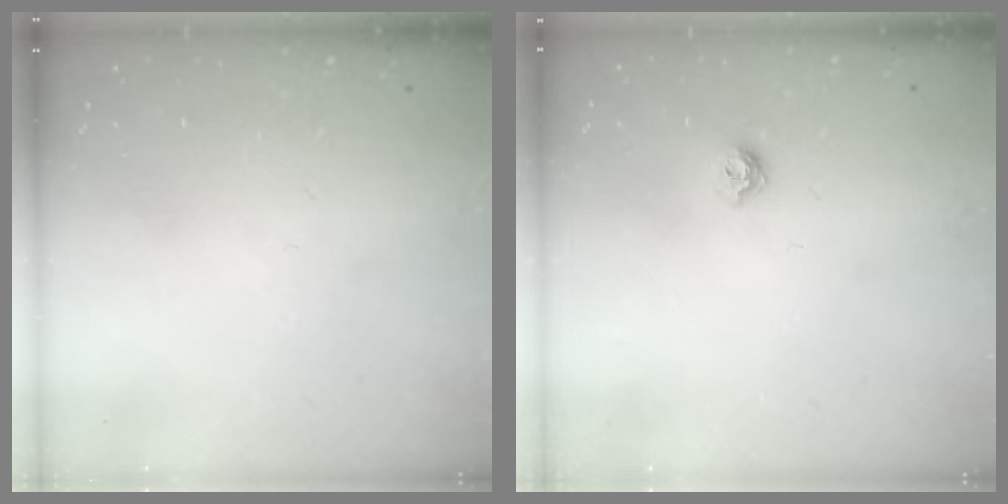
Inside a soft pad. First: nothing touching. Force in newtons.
{"total": 5.6, "press": 5.6, "slide": 0.9}